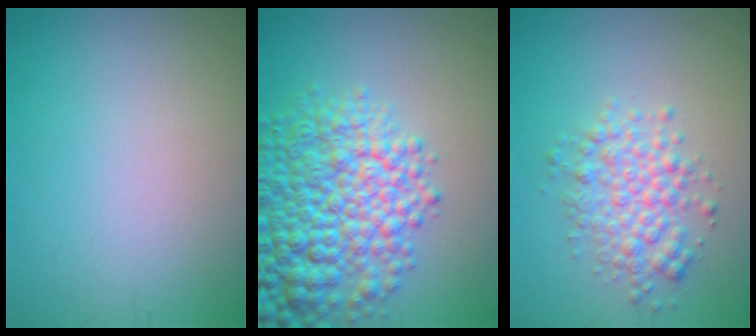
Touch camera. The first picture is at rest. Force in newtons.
{"total": 9.2, "press": 9.2, "slide": 0.4}
{"total": 3.5, "press": 3.5, "slide": 0.1}